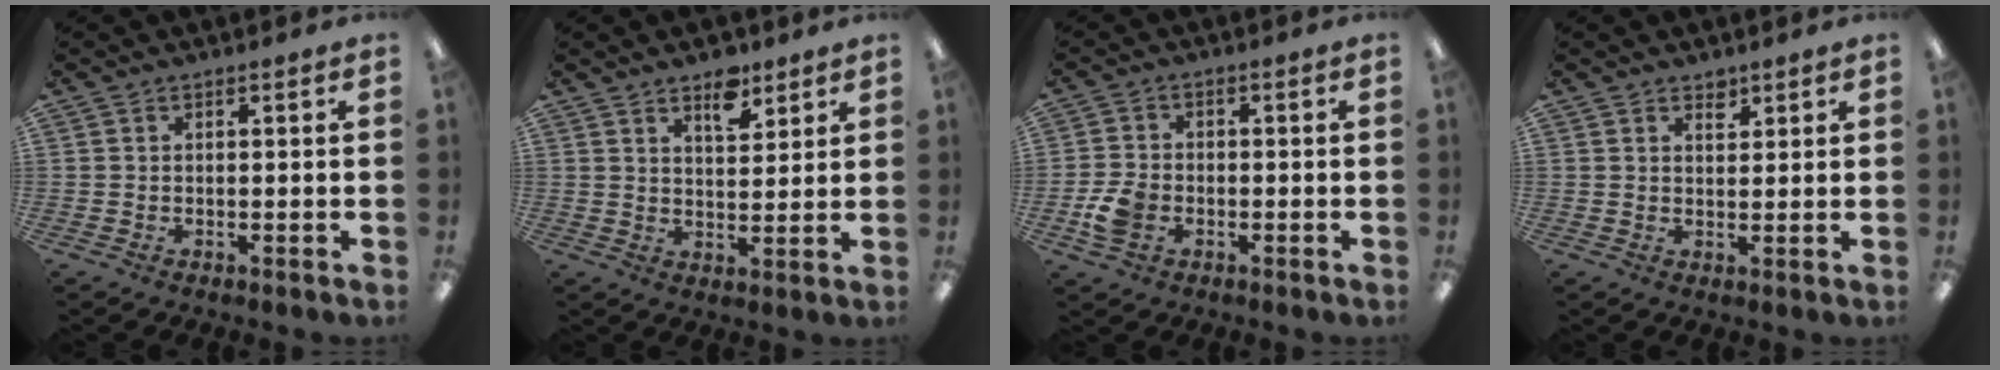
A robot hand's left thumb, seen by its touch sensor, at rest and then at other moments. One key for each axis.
{"total": 6.6, "fx": 4.7, "fy": 3.3, "fz": 3.2, "tx": -0.029, "ty": -0.028, "tz": 0.078}
{"total": 6.1, "fx": -2.1, "fy": 4.4, "fz": 3.7, "tx": -0.075, "ty": 0.003, "tz": -0.040}
{"total": 2.4, "fx": 1.9, "fy": 1.2, "fz": 0.8, "tx": -0.003, "ty": -0.011, "tz": 0.032}